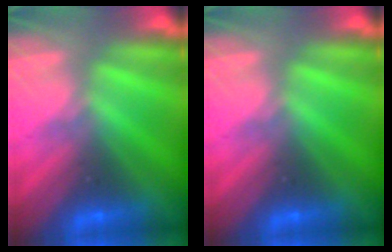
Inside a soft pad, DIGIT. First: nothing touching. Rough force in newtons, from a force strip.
{"total": 0.0}